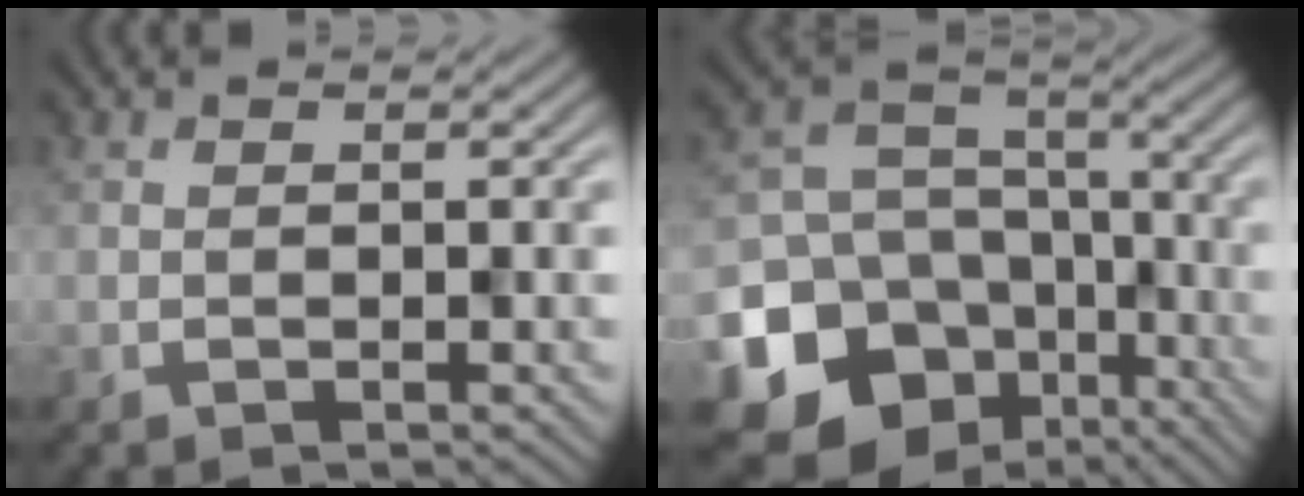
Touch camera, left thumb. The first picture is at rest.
{"total": 16.5, "force": [-7.7, 13.4, 5.7], "torque": [-0.167, -0.043, -0.112]}